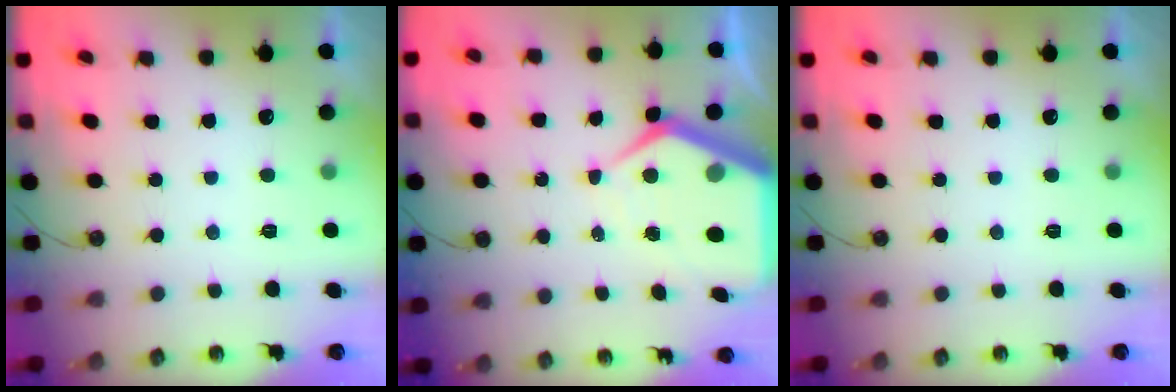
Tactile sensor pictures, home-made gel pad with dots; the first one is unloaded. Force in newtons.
{"total": 10.6, "press": 10.6, "slide": 0.9}
{"total": 0.0}